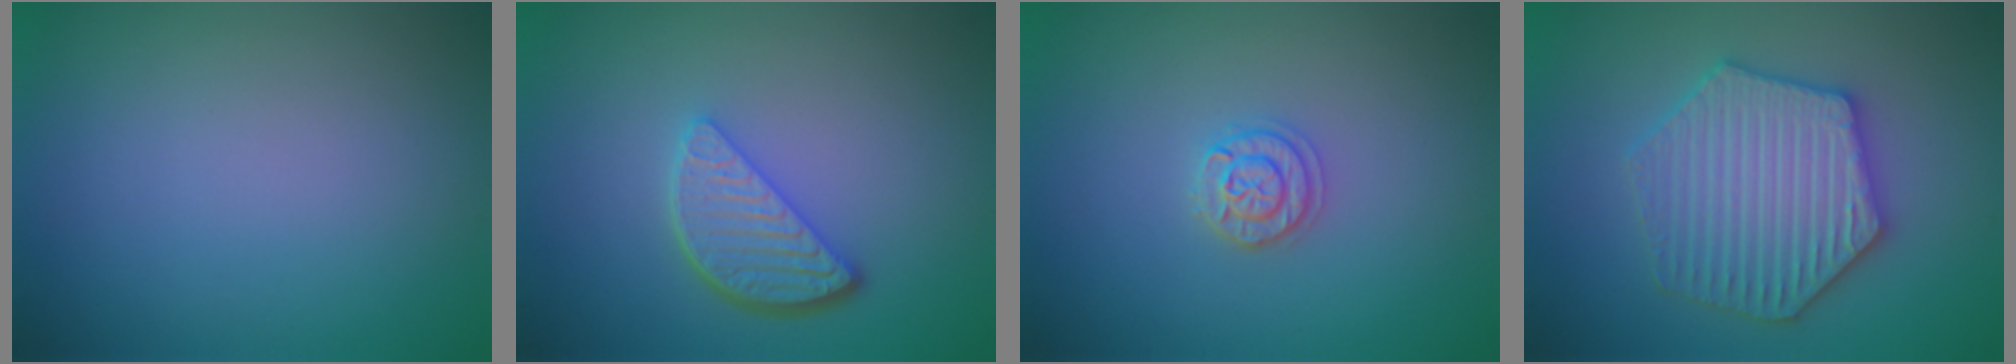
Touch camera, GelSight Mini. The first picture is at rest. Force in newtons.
{"total": 3.8, "press": 3.1, "slide": 2.2}
{"total": 1.7, "press": 1.7, "slide": 0.2}
{"total": 6.3, "press": 6.2, "slide": 1.0}